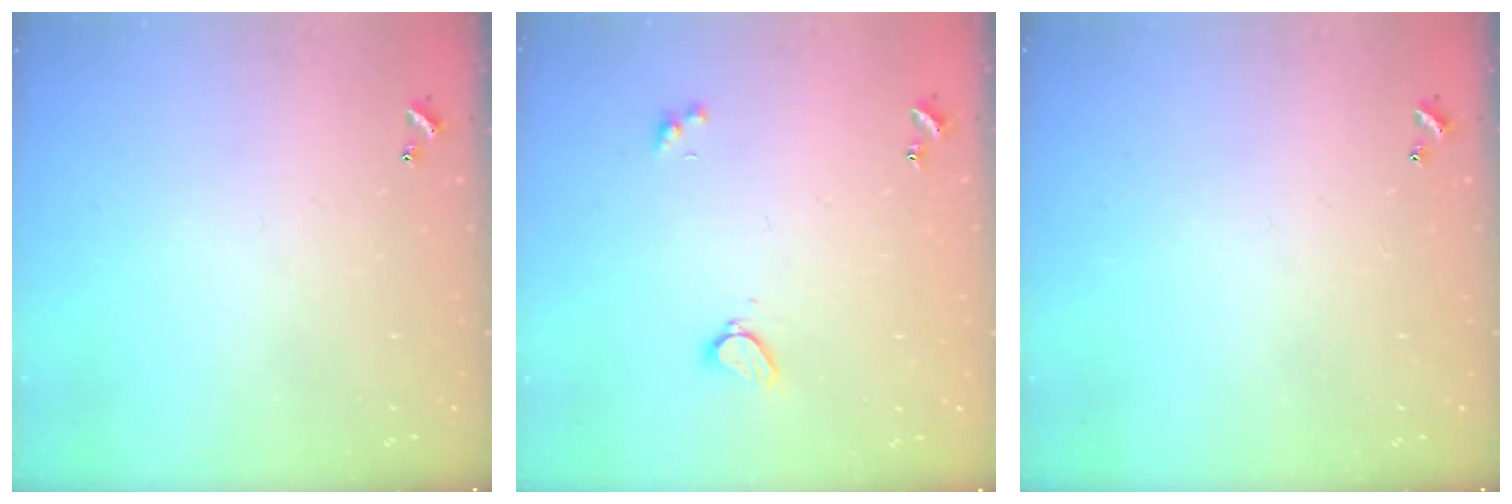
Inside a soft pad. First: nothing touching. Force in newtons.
{"total": 2.3, "press": 2.3, "slide": 0.3}
{"total": 0.0}